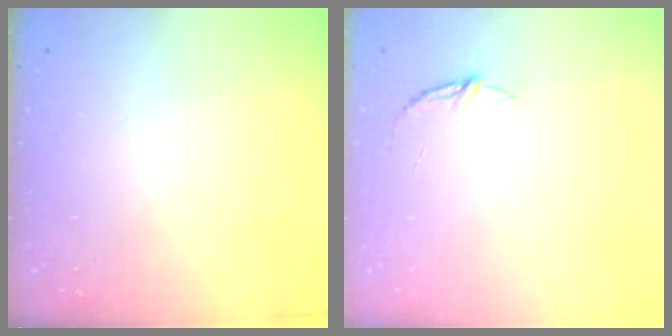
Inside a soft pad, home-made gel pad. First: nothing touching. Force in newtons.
{"total": 4.8, "press": 4.8, "slide": 0.5}